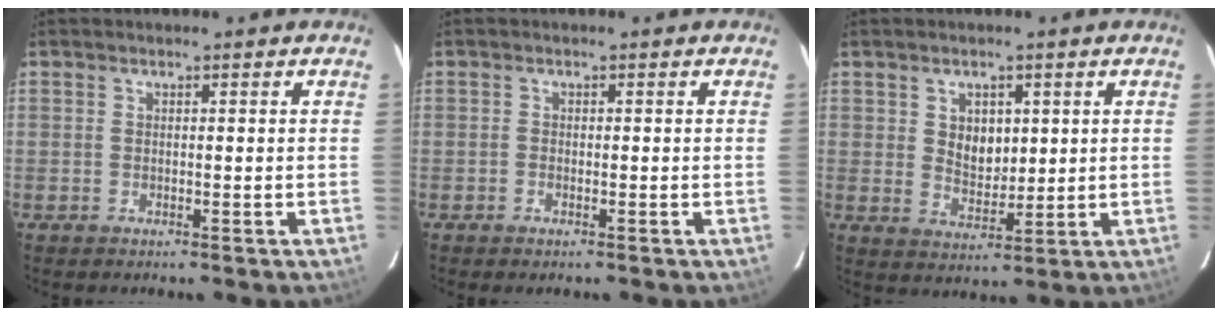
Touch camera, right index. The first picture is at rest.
{"total": 0.7, "force": [-0.5, 0.3, 0.3], "torque": [-0.007, 0.000, -0.011]}
{"total": 5.6, "force": [1.6, 4.1, 3.4], "torque": [-0.053, 0.000, 0.035]}